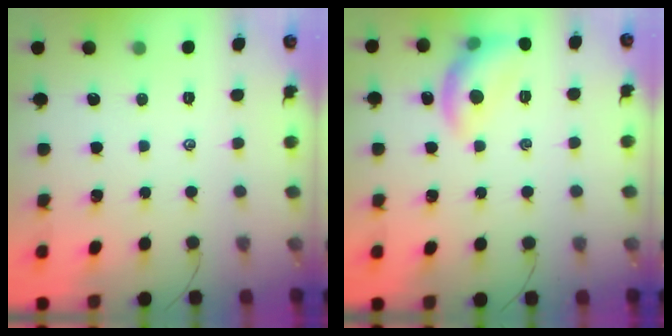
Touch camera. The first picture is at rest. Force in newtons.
{"total": 10.9, "press": 10.9, "slide": 0.4}